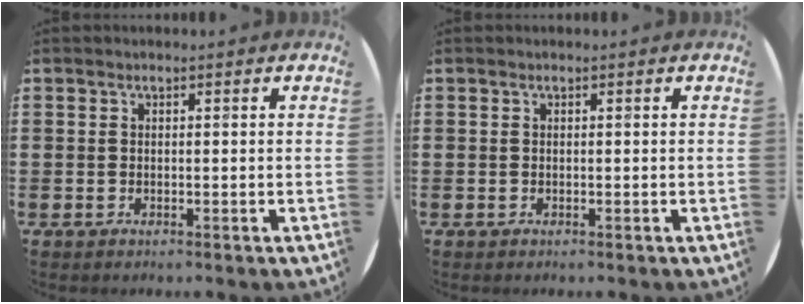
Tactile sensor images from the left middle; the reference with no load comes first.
{"total": 0.0}